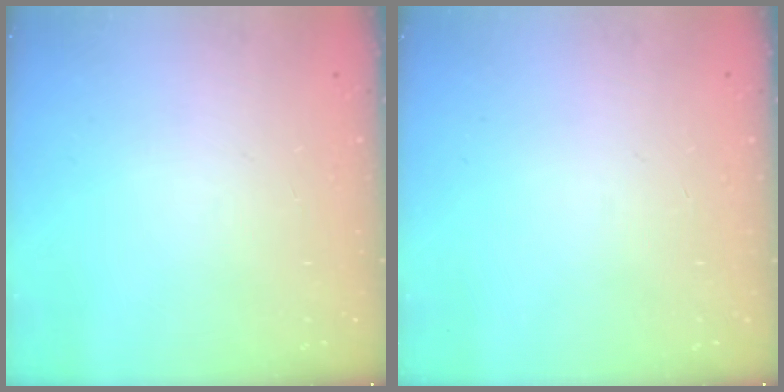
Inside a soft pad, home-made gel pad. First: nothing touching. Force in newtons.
{"total": 0.0}